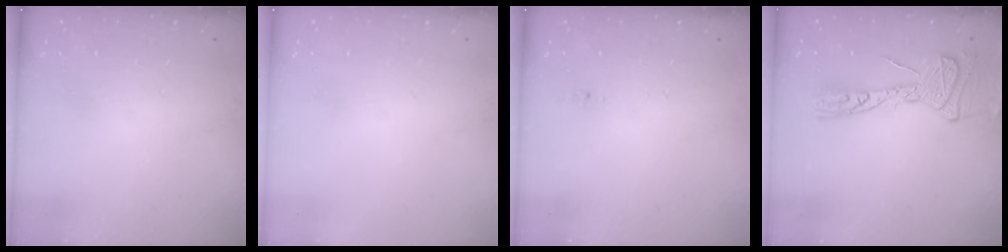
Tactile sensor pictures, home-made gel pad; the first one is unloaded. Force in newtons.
{"total": 9.9, "press": 2.5, "slide": 9.6}
{"total": 5.6, "press": 5.3, "slide": 1.8}
{"total": 16.8, "press": 16.7, "slide": 1.7}